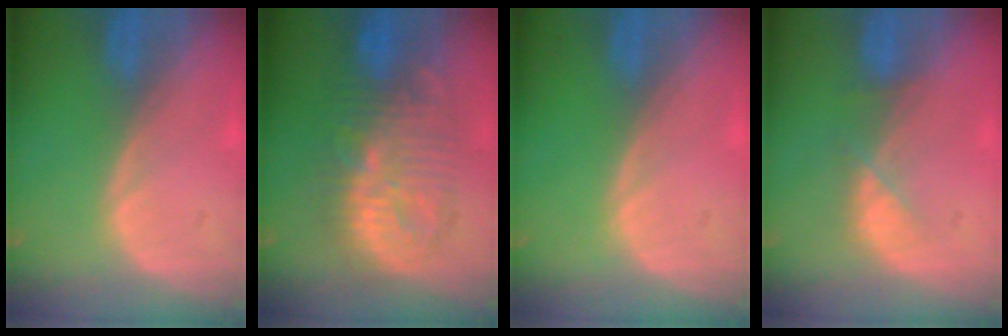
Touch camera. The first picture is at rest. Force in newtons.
{"total": 10.4, "press": 10.4, "slide": 0.4}
{"total": 0.0}
{"total": 2.9, "press": 2.9, "slide": 0.7}